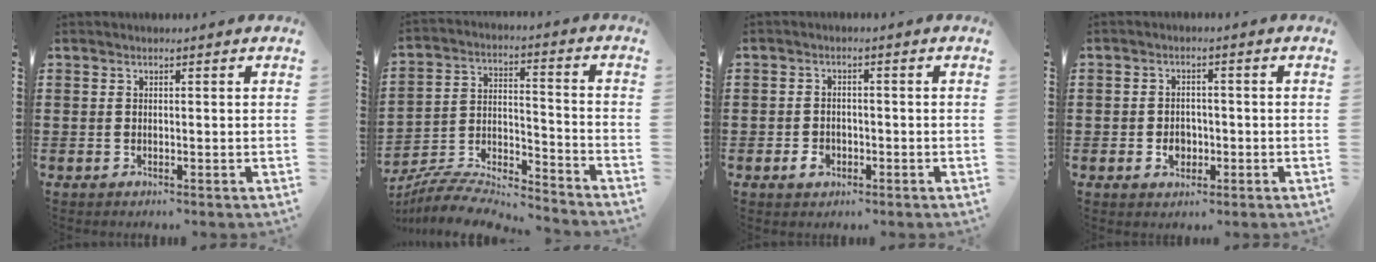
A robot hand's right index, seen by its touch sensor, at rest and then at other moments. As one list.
[{"total": 7.2, "force": [-6.9, 1.1, 1.7], "torque": [-0.037, -0.001, -0.139]}, {"total": 2.3, "force": [-1.1, 1.5, 1.4], "torque": [-0.028, -0.002, -0.019]}, {"total": 3.0, "force": [-0.9, 2.2, 1.8], "torque": [-0.031, -0.004, -0.018]}]